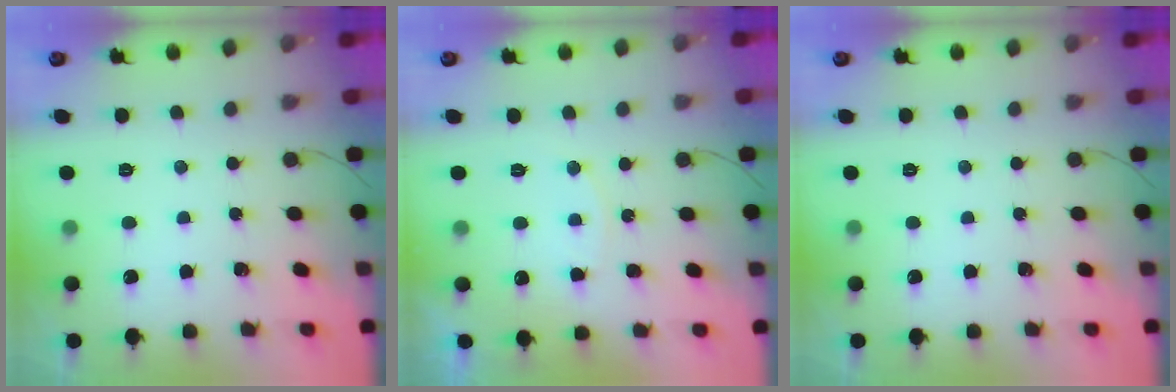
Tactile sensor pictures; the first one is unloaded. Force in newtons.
{"total": 5.1, "press": 5.1, "slide": 0.5}
{"total": 0.0}